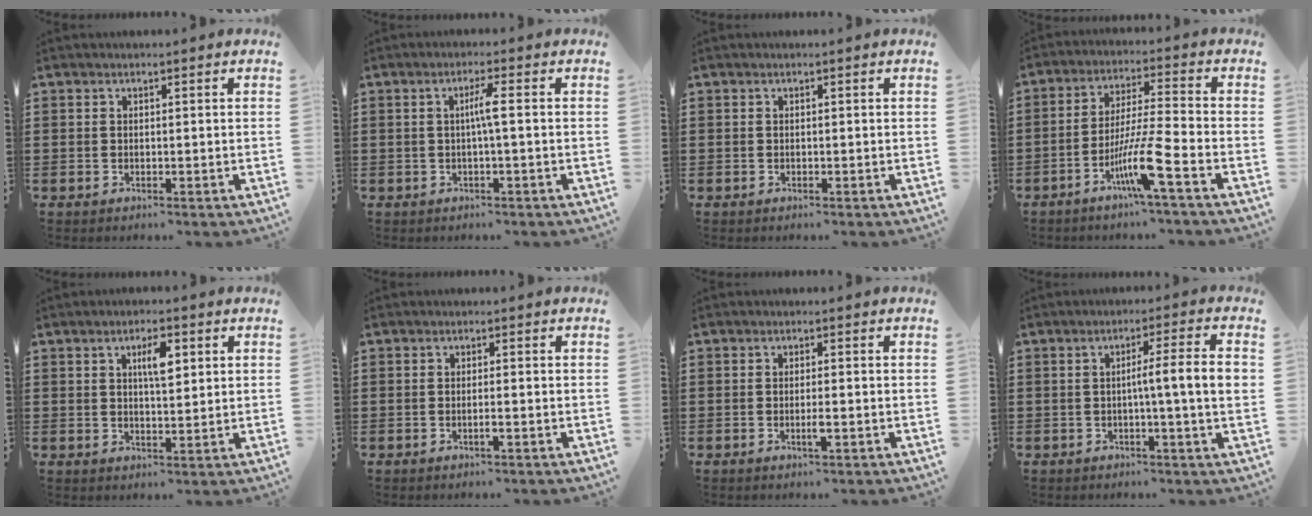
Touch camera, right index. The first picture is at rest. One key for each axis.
{"total": 2.6, "fx": -0.2, "fy": -0.2, "fz": 2.6, "tx": -0.049, "ty": -0.002, "tz": -0.008}
{"total": 0.0}
{"total": 9.6, "fx": -5.1, "fy": 0.1, "fz": 8.2, "tx": -0.167, "ty": -0.011, "tz": -0.099}
{"total": 4.0, "fx": 1.4, "fy": 1.3, "fz": 3.5, "tx": -0.058, "ty": 0.004, "tz": 0.018}
{"total": 1.3, "fx": -0.6, "fy": 0.0, "fz": 1.1, "tx": -0.021, "ty": -0.004, "tz": -0.011}
{"total": 2.0, "fx": -0.7, "fy": 0.2, "fz": 1.8, "tx": -0.031, "ty": 0.000, "tz": -0.014}
{"total": 6.5, "fx": -0.3, "fy": -0.1, "fz": 6.5, "tx": -0.116, "ty": -0.003, "tz": -0.011}